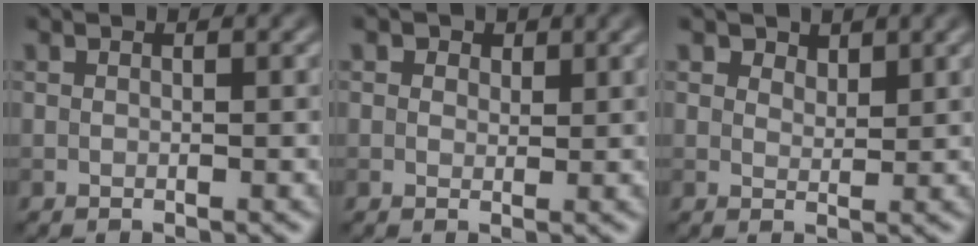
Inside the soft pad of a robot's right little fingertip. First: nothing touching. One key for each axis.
{"total": 1.8, "fx": 1.1, "fy": 1.2, "fz": 0.7, "tx": -0.007, "ty": 0.000, "tz": 0.004}
{"total": 2.1, "fx": 1.6, "fy": 1.1, "fz": 0.6, "tx": -0.013, "ty": -0.009, "tz": 0.025}